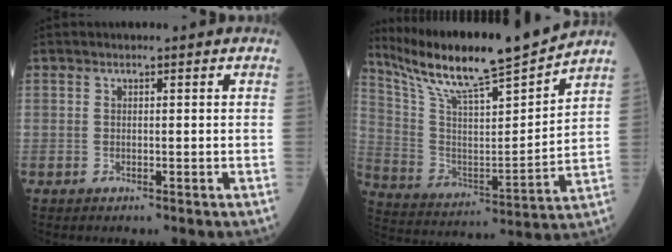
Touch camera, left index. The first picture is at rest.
{"total": 19.3, "force": [17.0, 0.1, 9.1], "torque": [-0.171, -0.009, 0.293]}